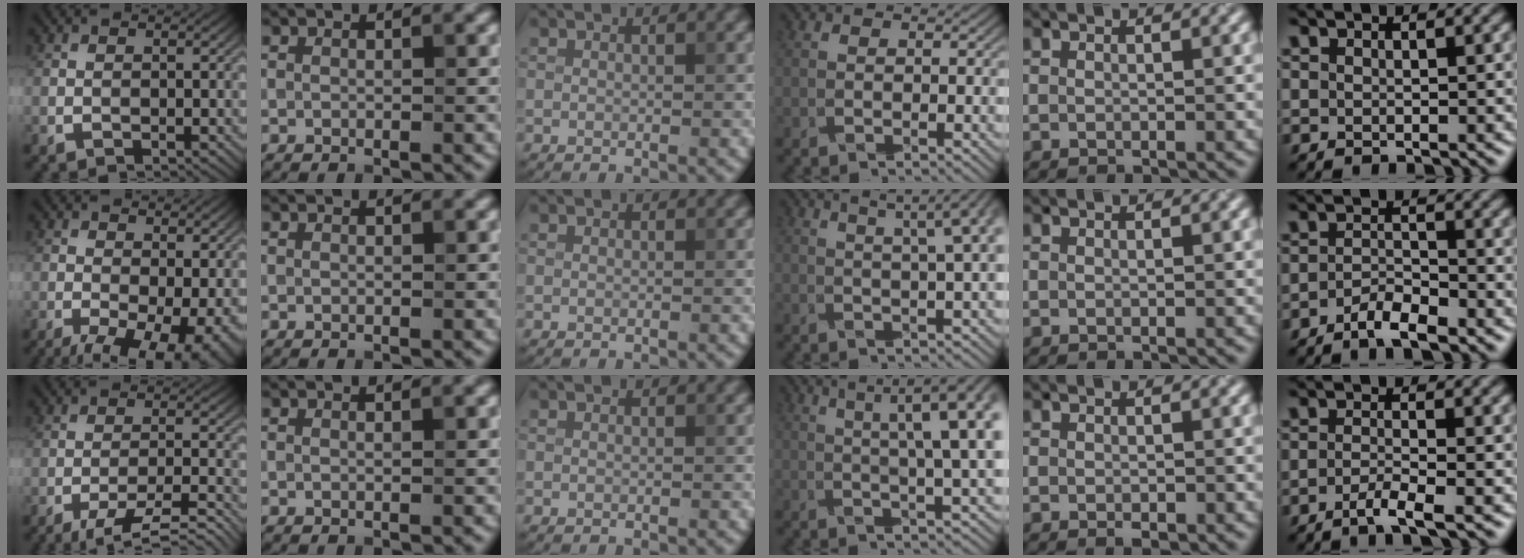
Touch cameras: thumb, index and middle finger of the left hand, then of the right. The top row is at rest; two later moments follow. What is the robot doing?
{"motion": "pour", "object": "sugar"}